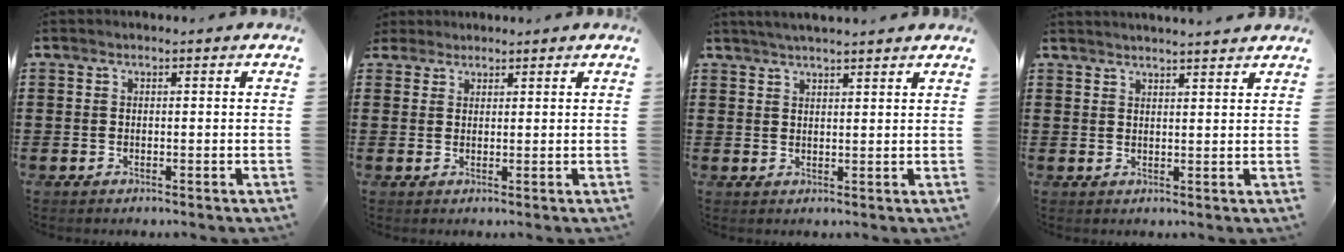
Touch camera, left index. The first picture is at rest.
{"total": 1.9, "force": [1.7, 1.0, 0.1], "torque": [-0.008, 0.006, 0.033]}
{"total": 2.3, "force": [2.2, -0.2, 0.7], "torque": [-0.017, -0.001, 0.042]}
{"total": 2.1, "force": [2.1, -0.3, 0.3], "torque": [-0.011, -0.005, 0.040]}